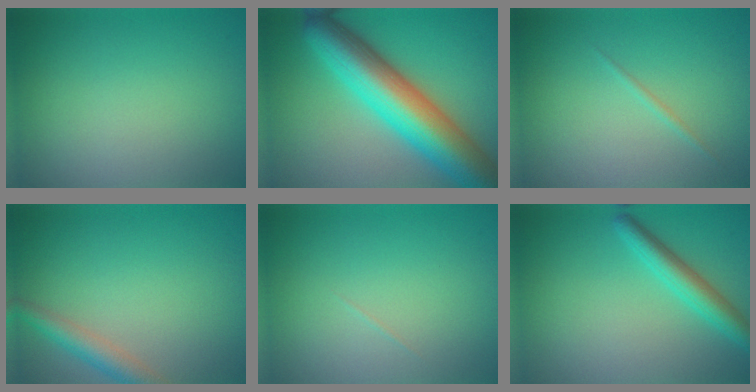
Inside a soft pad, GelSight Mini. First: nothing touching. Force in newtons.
{"total": 10.9, "press": 10.9, "slide": 0.3}
{"total": 0.6, "press": 0.6, "slide": 0.0}
{"total": 2.8, "press": 2.8, "slide": 0.1}
{"total": 0.0}
{"total": 3.2, "press": 3.2, "slide": 0.1}